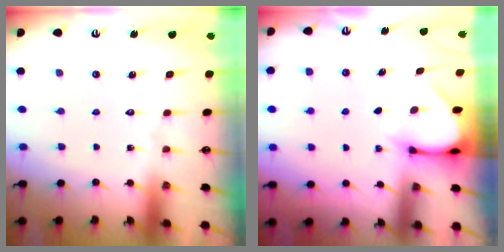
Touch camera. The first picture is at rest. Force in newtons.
{"total": 3.1, "press": 3.1, "slide": 0.3}